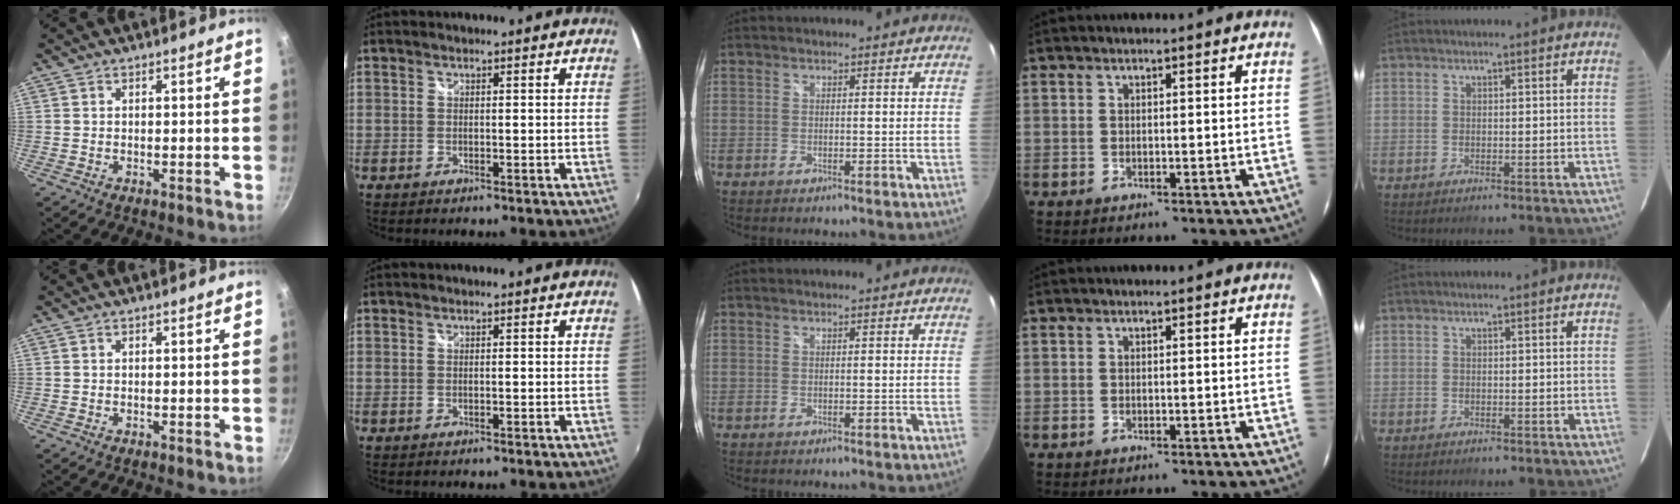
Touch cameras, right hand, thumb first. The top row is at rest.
{}